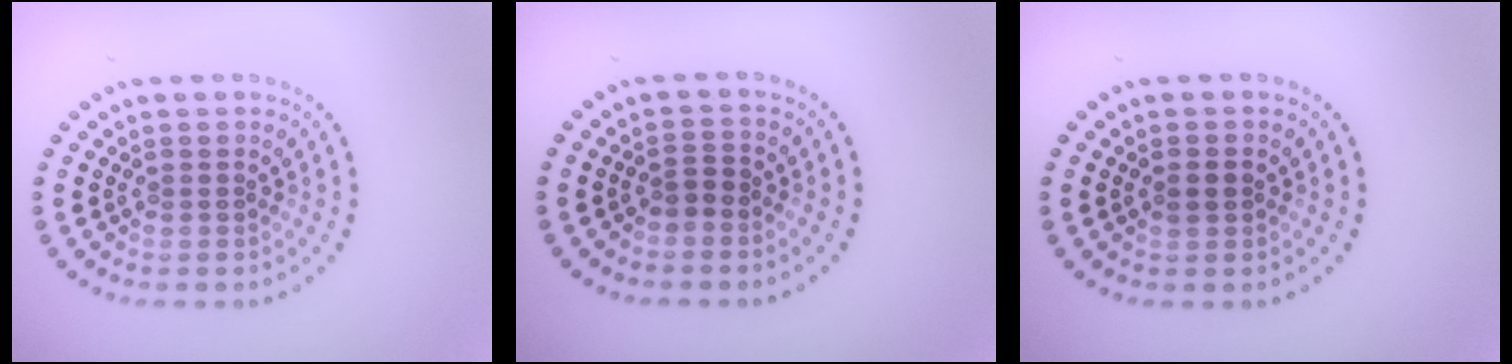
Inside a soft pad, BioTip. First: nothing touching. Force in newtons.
{"total": 1.2, "press": 1.0, "slide": 0.7}
{"total": 1.5, "press": 1.5, "slide": 0.1}